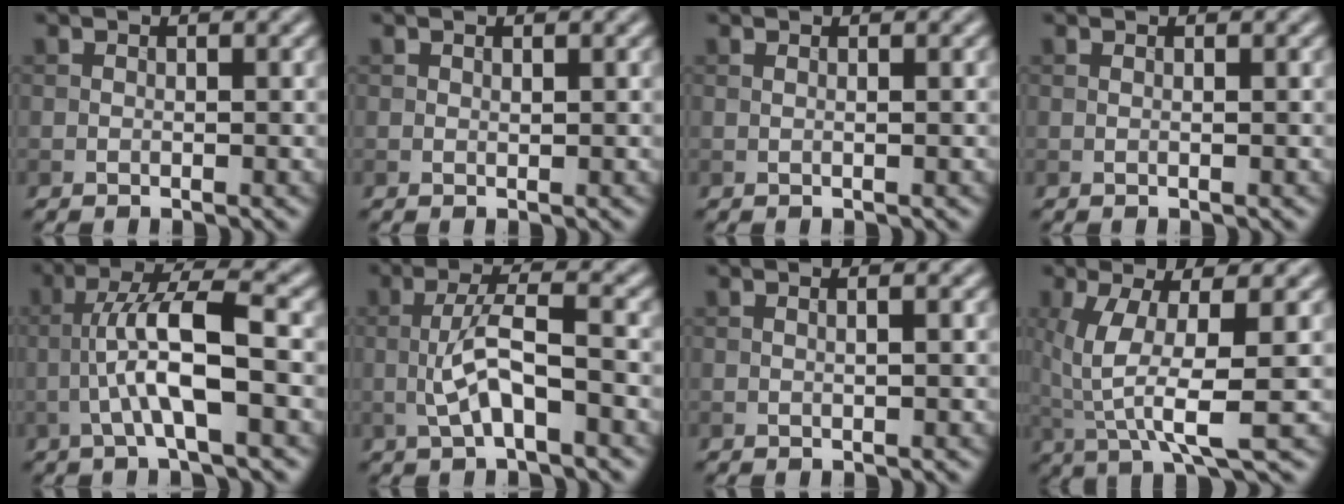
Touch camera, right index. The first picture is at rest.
{"total": 0.0}
{"total": 0.8, "force": [0.3, 0.3, 0.7], "torque": [-0.008, 0.002, -0.003]}
{"total": 0.5, "force": [0.2, 0.2, 0.4], "torque": [-0.005, 0.002, -0.002]}
{"total": 6.5, "force": [-1.3, 1.2, 6.3], "torque": [-0.116, 0.019, -0.027]}
{"total": 4.7, "force": [-1.3, 1.2, 4.4], "torque": [-0.089, 0.011, -0.028]}
{"total": 1.1, "force": [0.3, 0.4, 1.0], "torque": [-0.007, -0.001, -0.002]}
{"total": 6.4, "force": [0.3, 1.6, 6.2], "torque": [-0.133, -0.008, 0.011]}